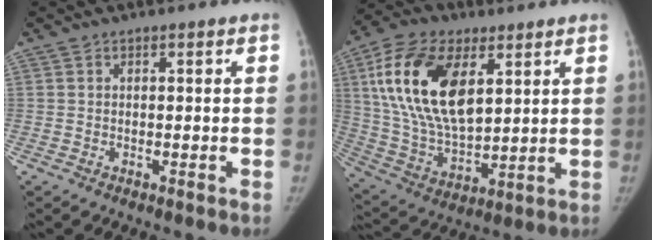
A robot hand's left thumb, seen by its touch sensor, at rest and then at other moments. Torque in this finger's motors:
{"motor_torque": [2.56, 2.45, 2.23, -0.54, 0.73]}